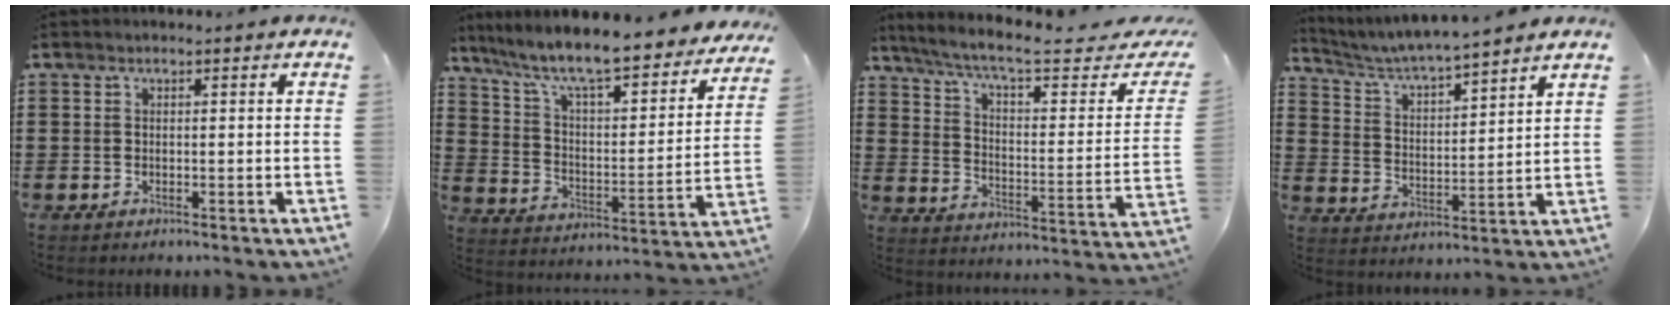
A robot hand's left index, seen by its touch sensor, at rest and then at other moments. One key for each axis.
{"total": 8.5, "fx": 7.3, "fy": 0.5, "fz": 4.3, "tx": -0.115, "ty": -0.058, "tz": 0.118}
{"total": 8.0, "fx": 6.2, "fy": 0.7, "fz": 5.0, "tx": -0.122, "ty": -0.041, "tz": 0.102}
{"total": 4.7, "fx": 4.4, "fy": -0.1, "fz": 1.5, "tx": -0.051, "ty": -0.031, "tz": 0.071}